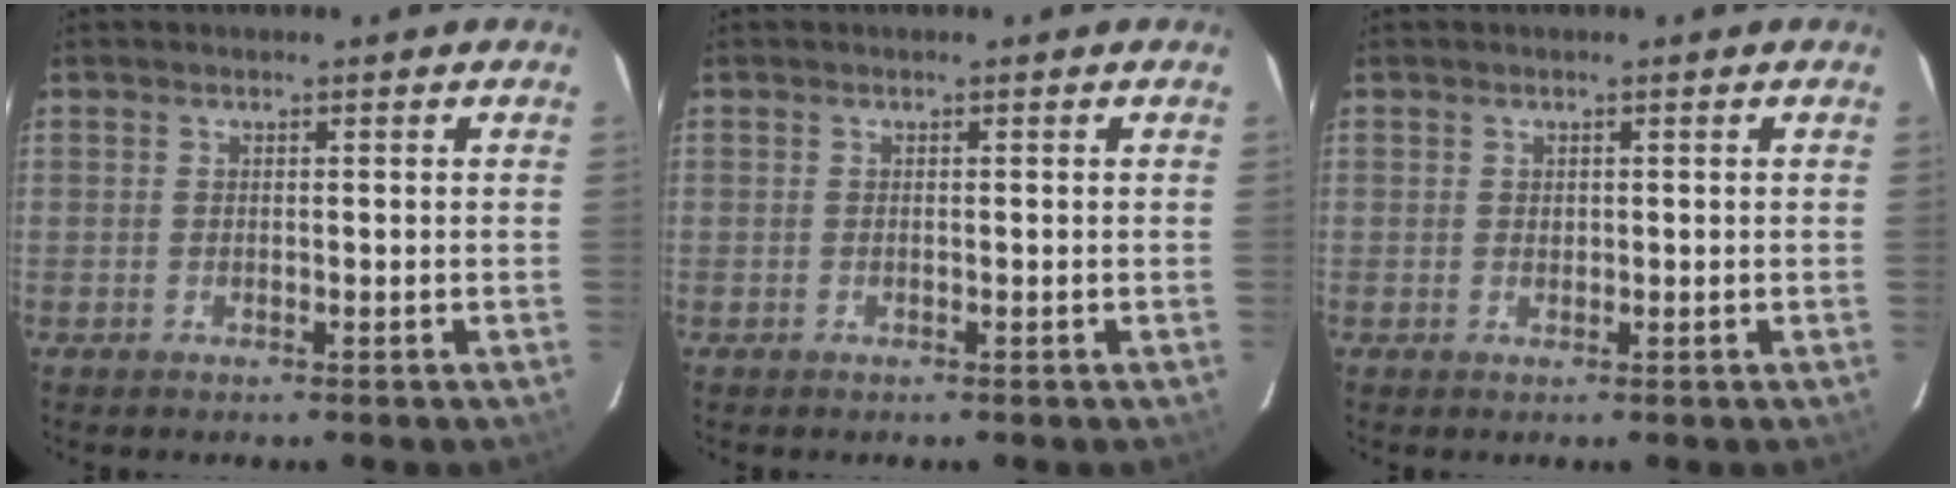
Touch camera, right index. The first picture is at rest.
{"total": 0.0}
{"total": 0.8, "force": [0.2, 0.7, 0.3], "torque": [-0.004, 0.002, 0.005]}